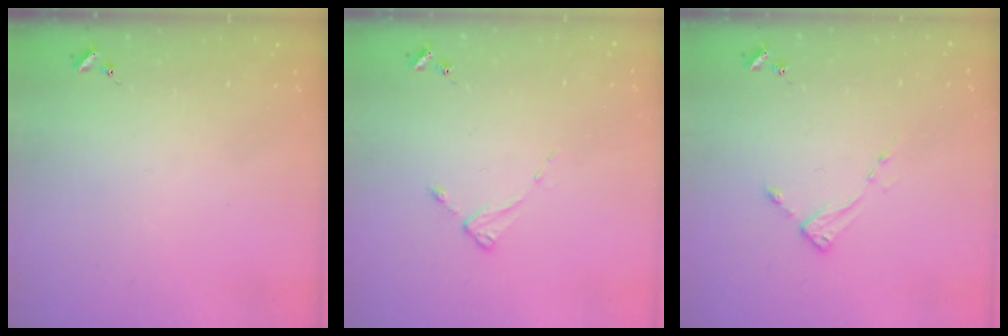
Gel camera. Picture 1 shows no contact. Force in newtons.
{"total": 2.6, "press": 2.6, "slide": 0.4}
{"total": 3.0, "press": 3.0, "slide": 0.5}